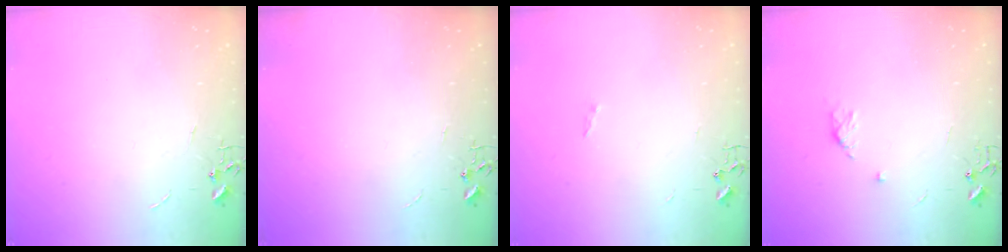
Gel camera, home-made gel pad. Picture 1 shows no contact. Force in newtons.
{"total": 0.0}
{"total": 0.9, "press": 0.9, "slide": 0.2}
{"total": 6.1, "press": 6.1, "slide": 0.6}